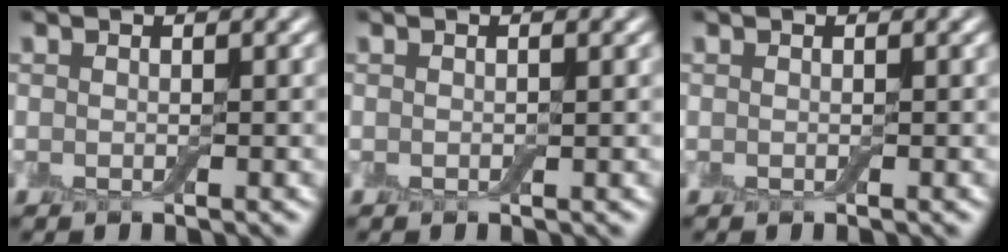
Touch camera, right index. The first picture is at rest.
{"total": 0.0}
{"total": 0.0}